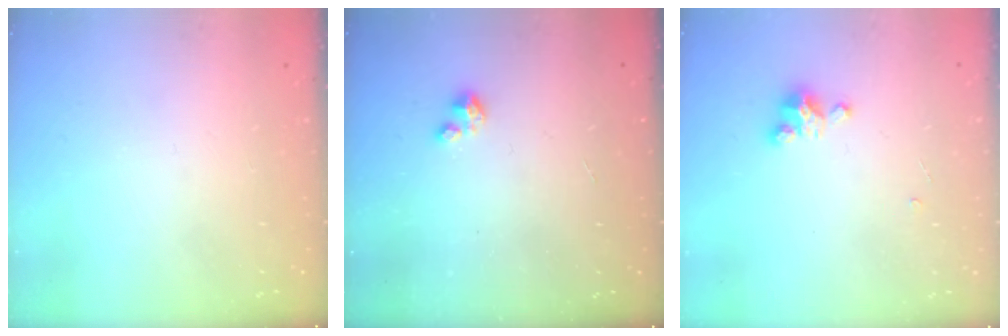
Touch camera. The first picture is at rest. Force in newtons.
{"total": 1.8, "press": 1.8, "slide": 0.2}
{"total": 2.9, "press": 2.9, "slide": 0.3}